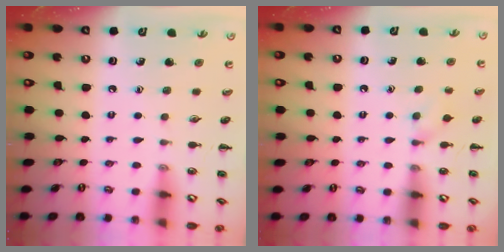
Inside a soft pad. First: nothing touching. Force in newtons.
{"total": 3.5, "press": 3.3, "slide": 1.4}